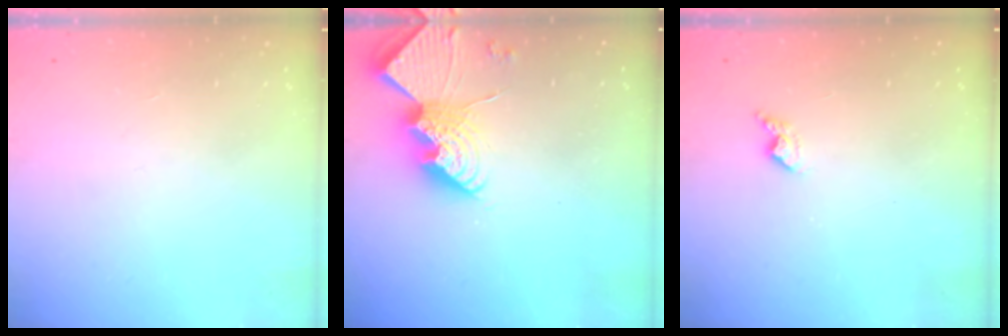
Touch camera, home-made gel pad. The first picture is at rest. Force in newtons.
{"total": 11.8, "press": 11.8, "slide": 1.0}
{"total": 4.4, "press": 4.4, "slide": 0.8}